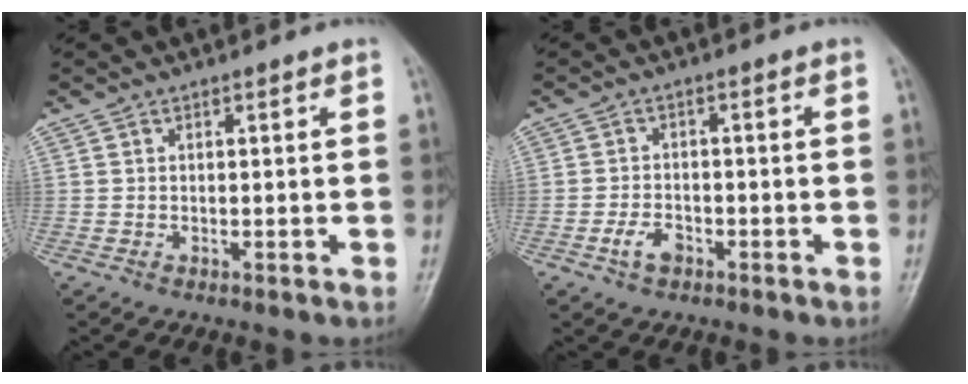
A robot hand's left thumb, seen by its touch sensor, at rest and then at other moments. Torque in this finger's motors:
{"motor_torque": [-0.20, 0.35, 0.23, 0.07, 0.01]}